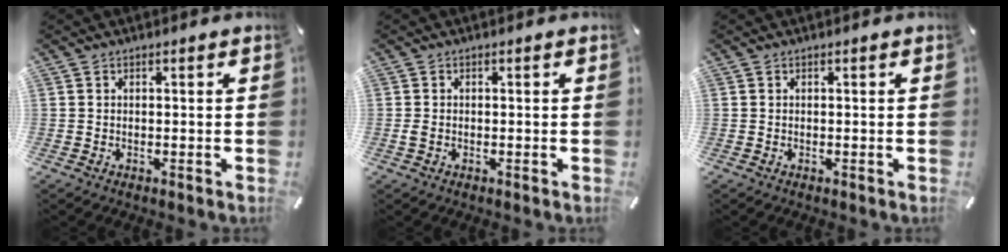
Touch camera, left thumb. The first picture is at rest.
{"total": 1.0, "force": [-0.2, 0.7, 0.7], "torque": [-0.013, 0.003, -0.006]}
{"total": 0.0}